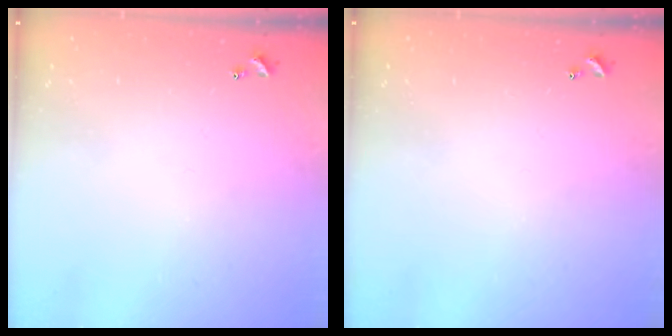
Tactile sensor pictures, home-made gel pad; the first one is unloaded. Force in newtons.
{"total": 0.0}